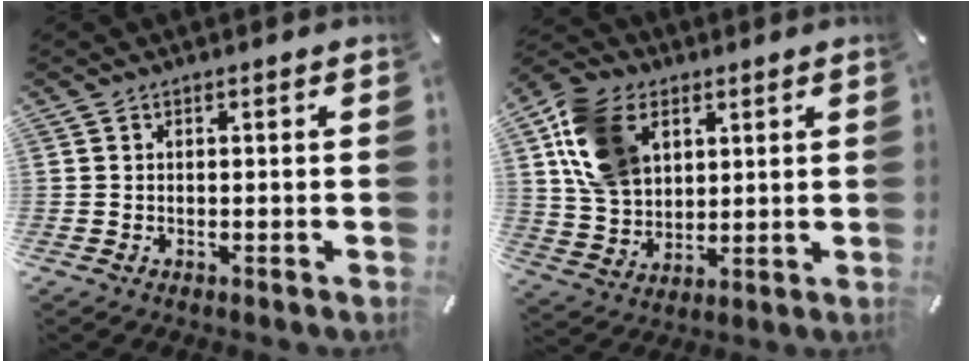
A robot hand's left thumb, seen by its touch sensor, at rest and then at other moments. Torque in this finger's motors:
{"motor_torque": [0.90, 2.43, 2.34, -0.43, 0.40]}